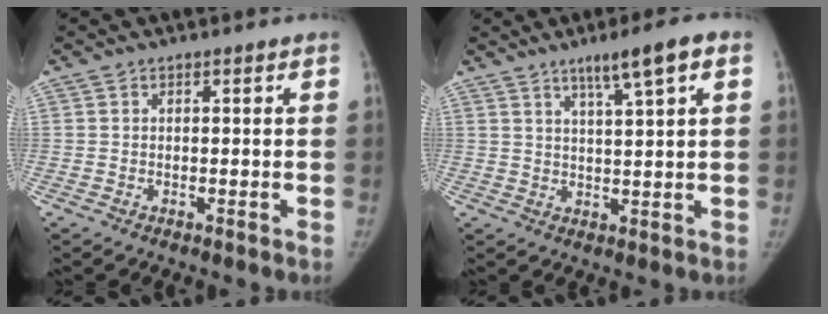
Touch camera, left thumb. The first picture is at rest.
{"total": 7.2, "force": [3.9, 0.4, 6.0], "torque": [-0.099, -0.011, 0.066]}